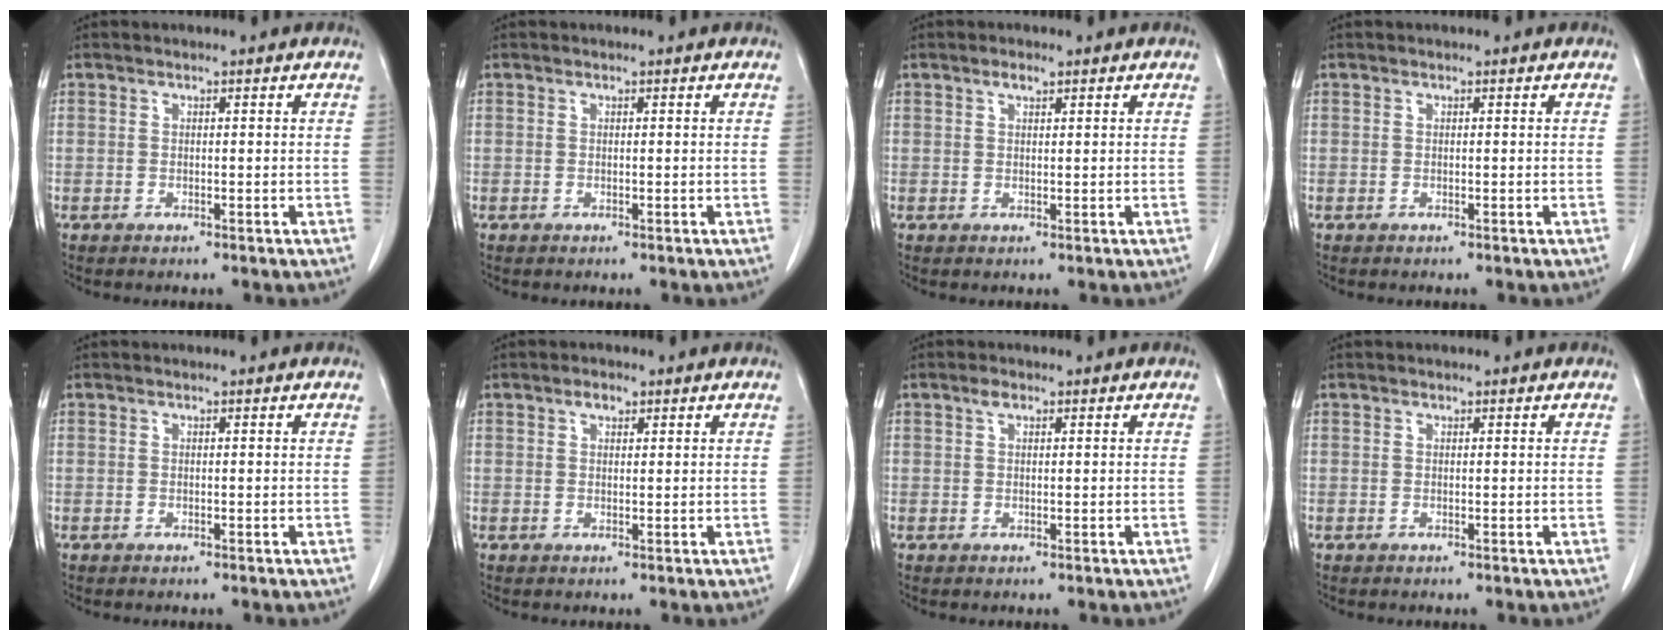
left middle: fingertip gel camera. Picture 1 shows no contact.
{"total": 0.0}
{"total": 1.3, "force": [0.9, 0.4, 0.9], "torque": [-0.018, 0.002, 0.017]}
{"total": 0.0}
{"total": 0.0}
{"total": 1.7, "force": [1.0, 0.8, 1.0], "torque": [-0.020, 0.004, 0.017]}
{"total": 1.2, "force": [0.7, 0.5, 0.8], "torque": [-0.016, 0.006, 0.011]}
{"total": 0.0}